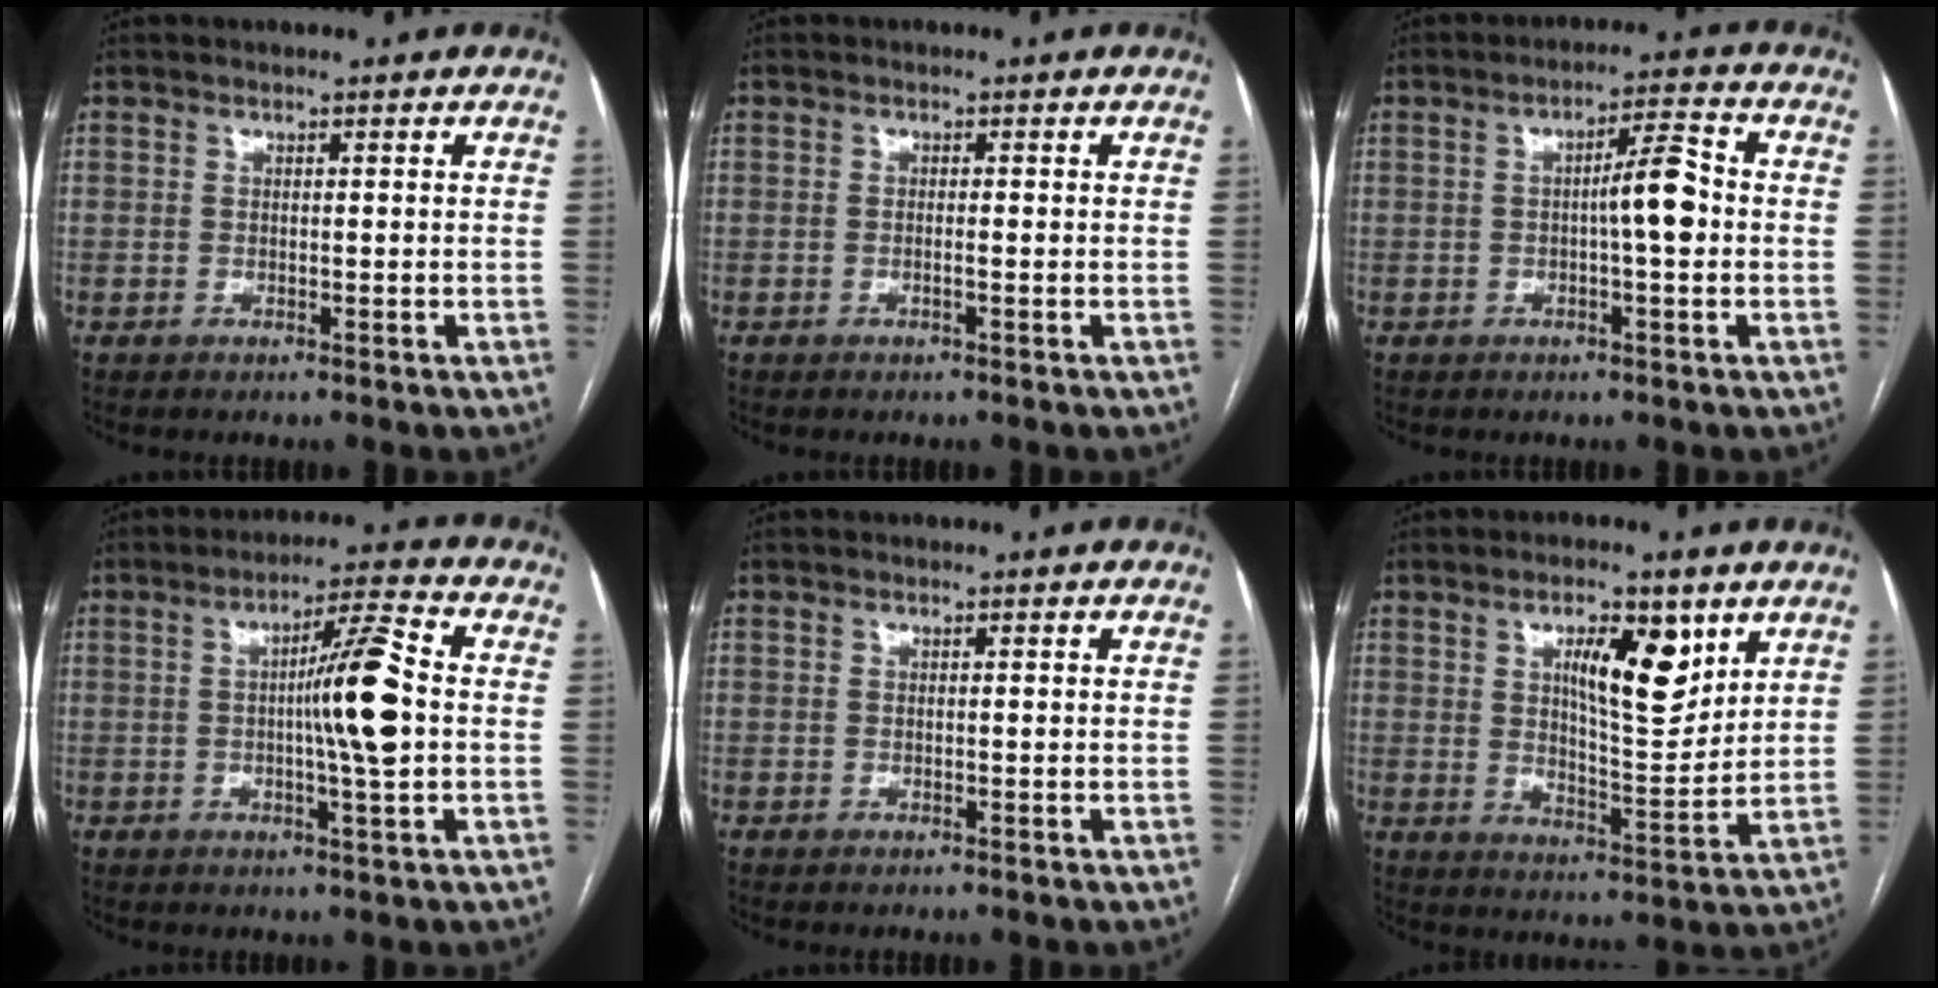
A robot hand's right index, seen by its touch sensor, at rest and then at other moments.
{"total": 0.7, "force": [-0.3, 0.0, 0.6], "torque": [-0.012, 0.001, -0.004]}
{"total": 6.0, "force": [-0.4, 0.7, 6.0], "torque": [-0.092, 0.015, -0.008]}
{"total": 9.6, "force": [-0.2, 0.0, 9.6], "torque": [-0.155, 0.007, -0.008]}
{"total": 0.0}
{"total": 10.1, "force": [4.7, 3.0, 8.4], "torque": [-0.135, -0.003, 0.079]}